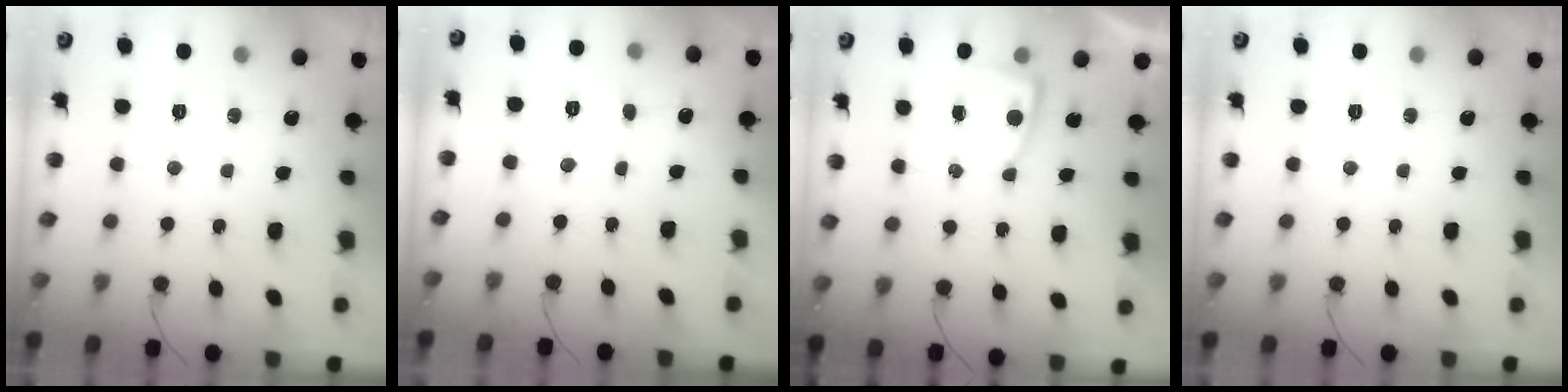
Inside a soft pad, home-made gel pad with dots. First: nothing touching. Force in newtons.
{"total": 3.9, "press": 3.9, "slide": 0.4}
{"total": 2.0, "press": 2.0, "slide": 0.3}
{"total": 0.0}